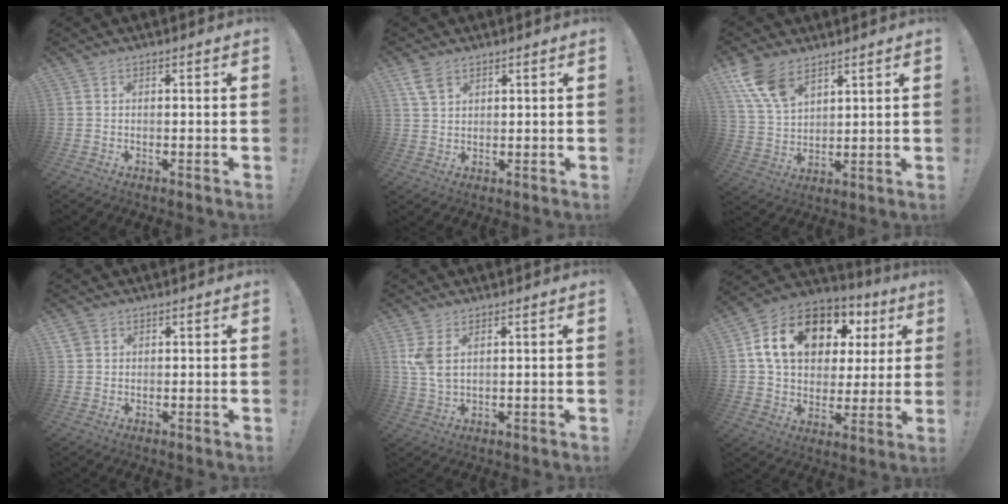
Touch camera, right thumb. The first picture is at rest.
{"total": 6.3, "force": [3.8, 4.1, 2.8], "torque": [-0.041, -0.014, 0.073]}
{"total": 11.4, "force": [7.4, 5.9, 6.4], "torque": [-0.128, -0.033, 0.143]}
{"total": 2.5, "force": [1.6, 1.8, 0.6], "torque": [-0.007, -0.006, 0.029]}
{"total": 5.3, "force": [2.0, 2.7, 4.0], "torque": [-0.077, -0.008, 0.037]}
{"total": 19.8, "force": [8.3, 13.0, 12.4], "torque": [-0.202, -0.021, 0.158]}